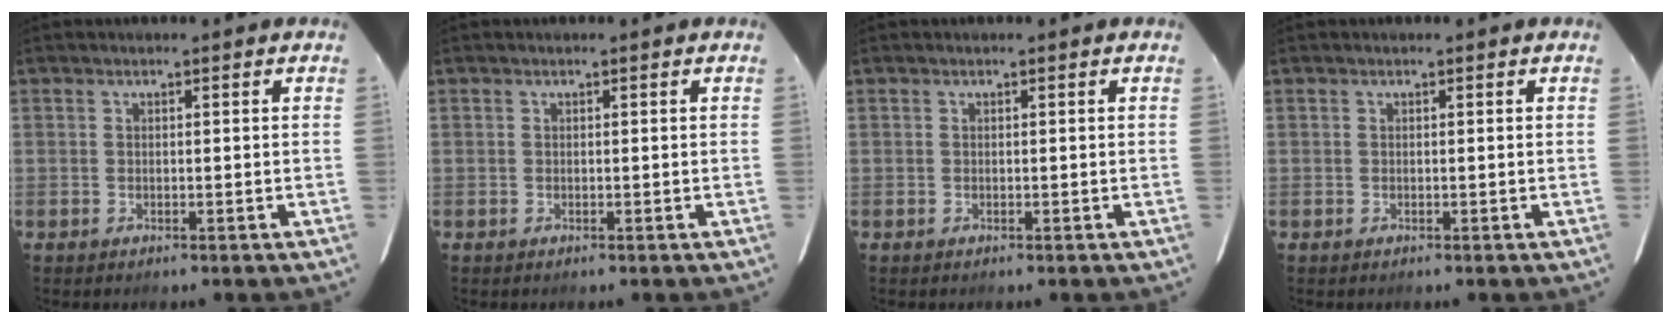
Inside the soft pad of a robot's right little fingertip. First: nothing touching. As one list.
[{"total": 0.0}, {"total": 0.0}, {"total": 0.0}]